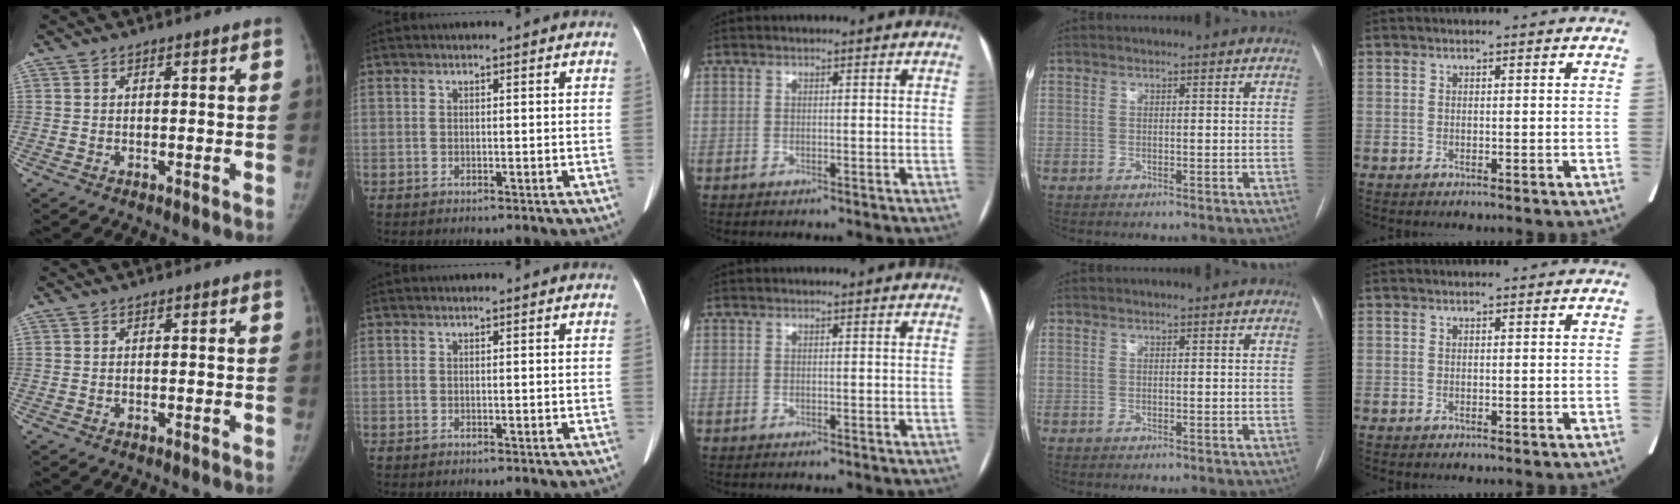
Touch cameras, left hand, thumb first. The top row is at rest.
{}